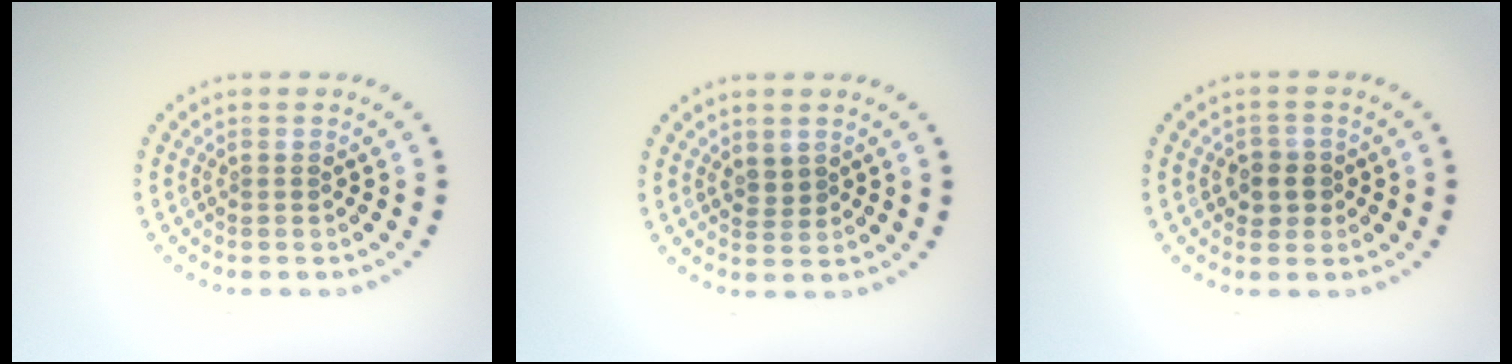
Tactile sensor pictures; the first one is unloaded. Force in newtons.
{"total": 0.9, "press": 0.6, "slide": 0.6}
{"total": 2.1, "press": 1.9, "slide": 0.8}